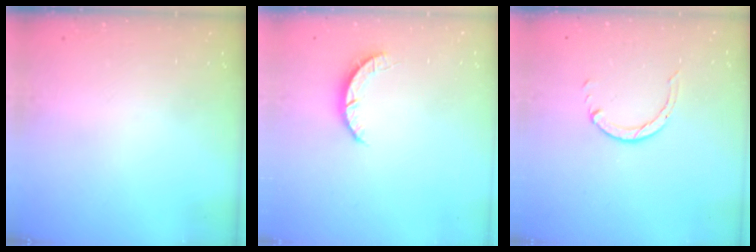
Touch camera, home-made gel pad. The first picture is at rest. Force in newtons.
{"total": 2.7, "press": 2.7, "slide": 0.4}
{"total": 3.5, "press": 3.5, "slide": 0.5}